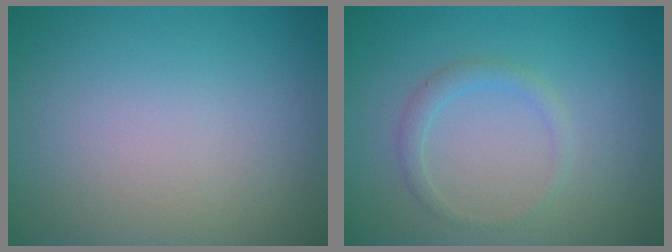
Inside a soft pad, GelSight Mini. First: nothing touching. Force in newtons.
{"total": 1.4, "press": 1.4, "slide": 0.1}